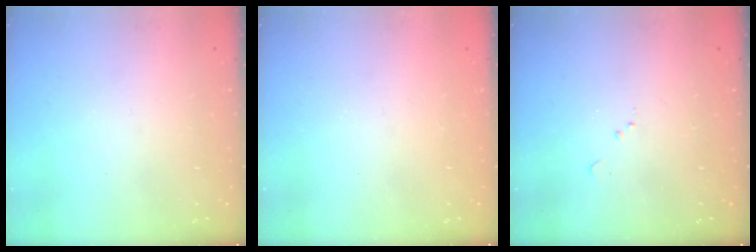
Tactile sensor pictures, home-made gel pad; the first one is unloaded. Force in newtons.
{"total": 1.3, "press": 1.1, "slide": 0.7}
{"total": 5.7, "press": 5.7, "slide": 0.8}